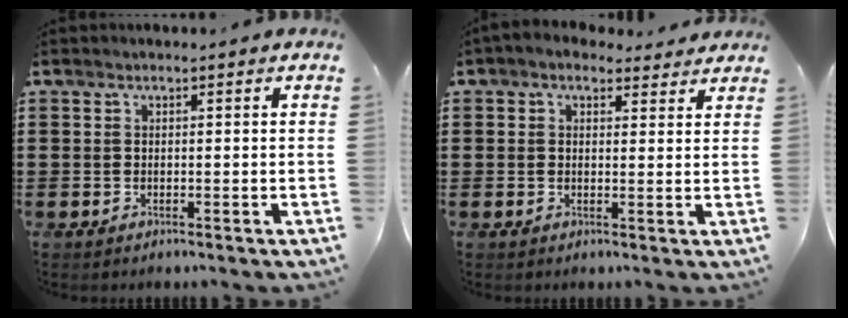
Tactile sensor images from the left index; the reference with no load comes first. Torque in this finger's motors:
{"motor_torque": [2.14, 0.00, 0.22, 0.03]}